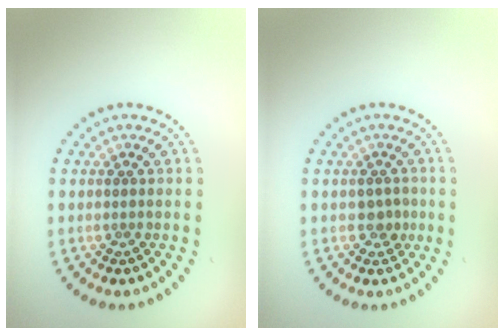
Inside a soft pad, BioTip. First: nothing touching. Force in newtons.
{"total": 1.5, "press": 1.4, "slide": 0.3}